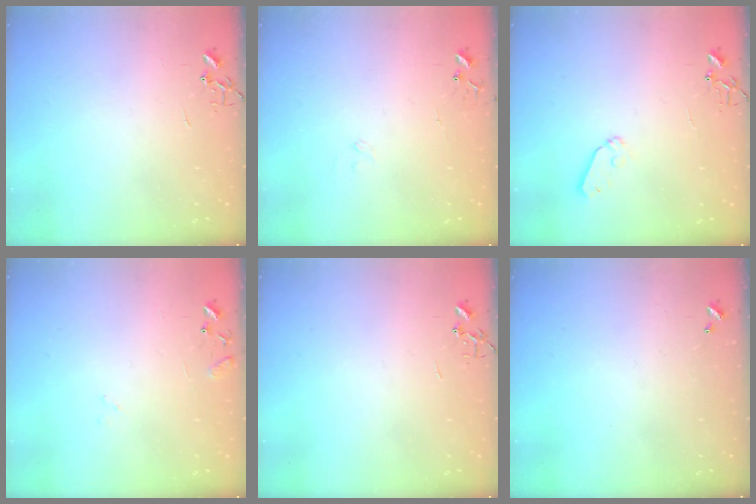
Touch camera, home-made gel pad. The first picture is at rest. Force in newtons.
{"total": 7.6, "press": 7.6, "slide": 0.5}
{"total": 6.5, "press": 6.5, "slide": 0.6}
{"total": 9.5, "press": 9.5, "slide": 0.9}
{"total": 0.0}
{"total": 0.0}